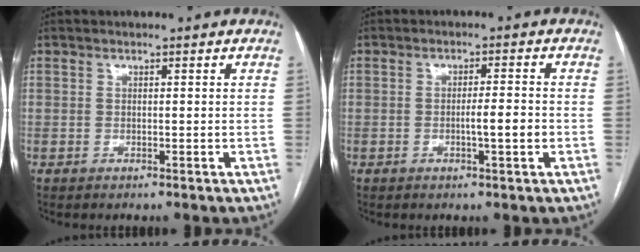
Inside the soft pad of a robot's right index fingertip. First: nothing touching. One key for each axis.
{"total": 3.6, "fx": -0.9, "fy": 0.1, "fz": 3.4, "tx": -0.056, "ty": 0.000, "tz": -0.014}